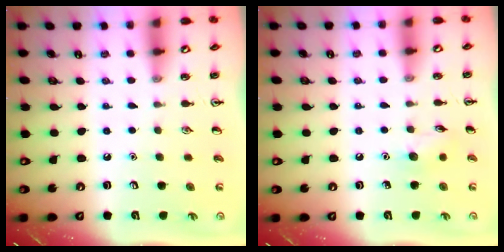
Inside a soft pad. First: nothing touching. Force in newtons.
{"total": 6.7, "press": 6.5, "slide": 1.4}